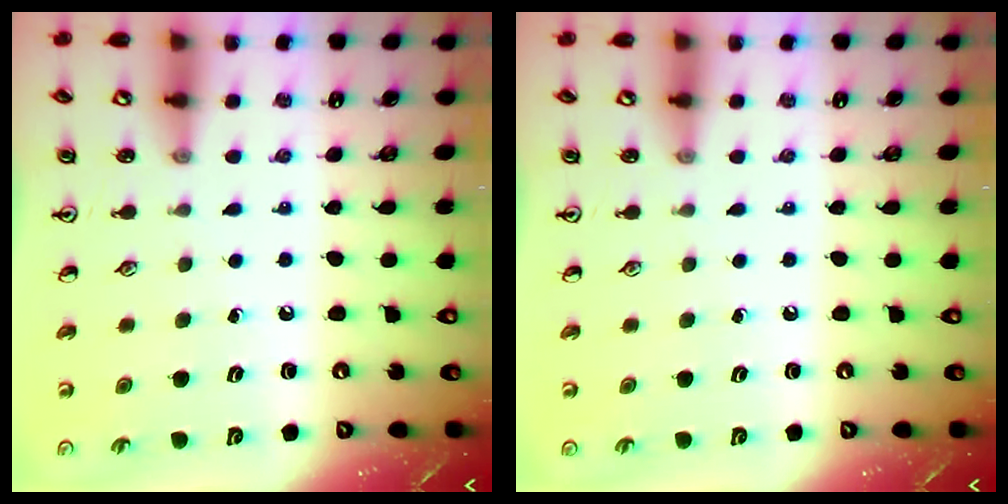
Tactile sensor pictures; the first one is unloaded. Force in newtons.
{"total": 0.0}